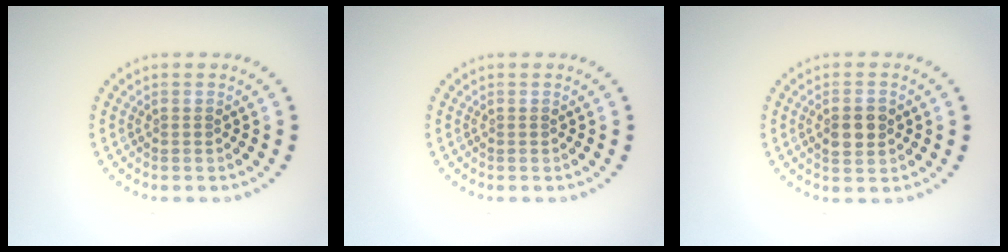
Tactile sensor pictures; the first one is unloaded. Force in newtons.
{"total": 0.0}
{"total": 2.8, "press": 2.8, "slide": 0.2}